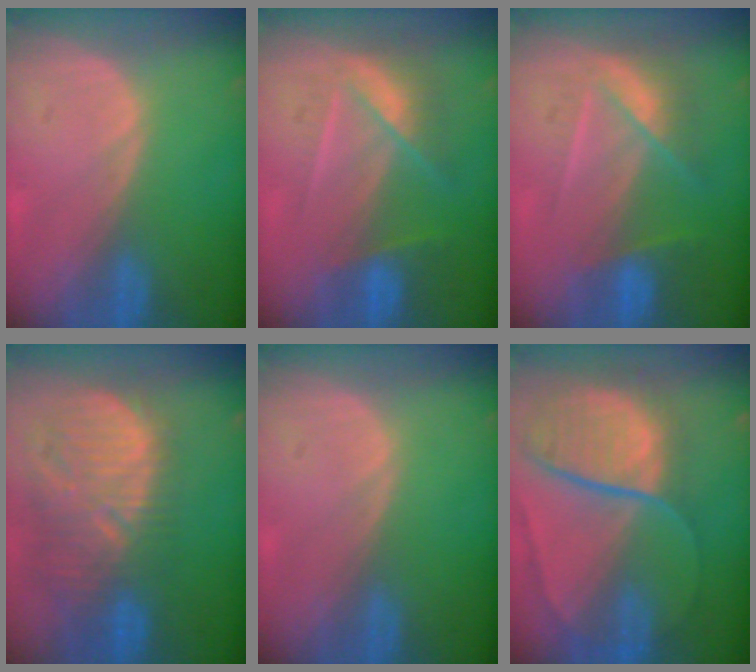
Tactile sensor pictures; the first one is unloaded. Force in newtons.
{"total": 7.3, "press": 6.4, "slide": 3.5}
{"total": 7.3, "press": 6.4, "slide": 3.5}
{"total": 12.8, "press": 11.3, "slide": 6.0}
{"total": 0.0}
{"total": 10.8, "press": 9.0, "slide": 6.0}